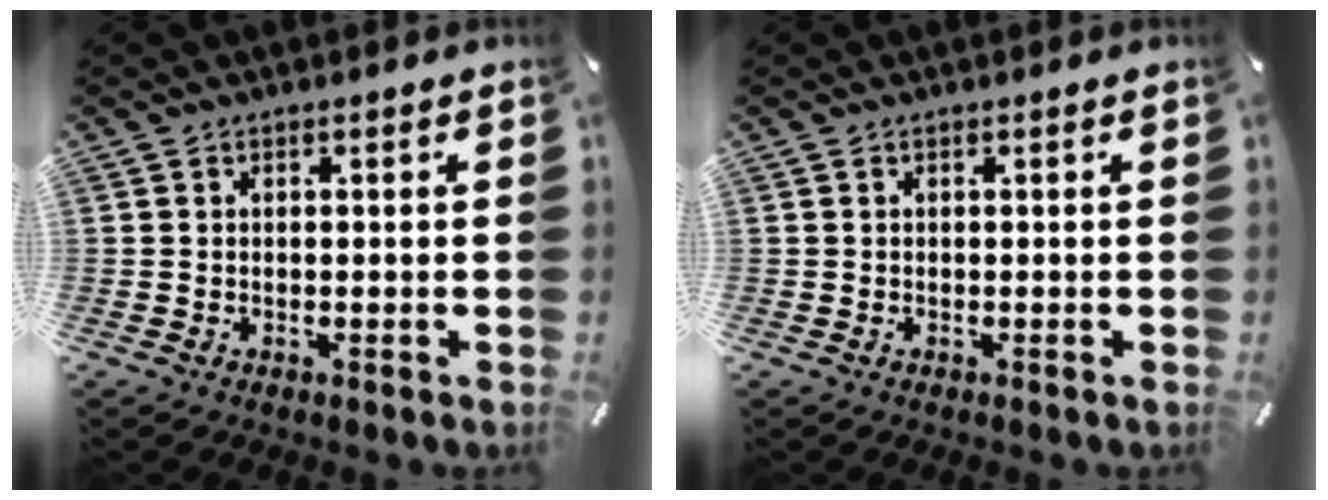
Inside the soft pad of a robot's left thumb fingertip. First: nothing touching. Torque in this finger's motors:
{"motor_torque": [0.00, 0.00, -0.05, 0.05, -0.02]}